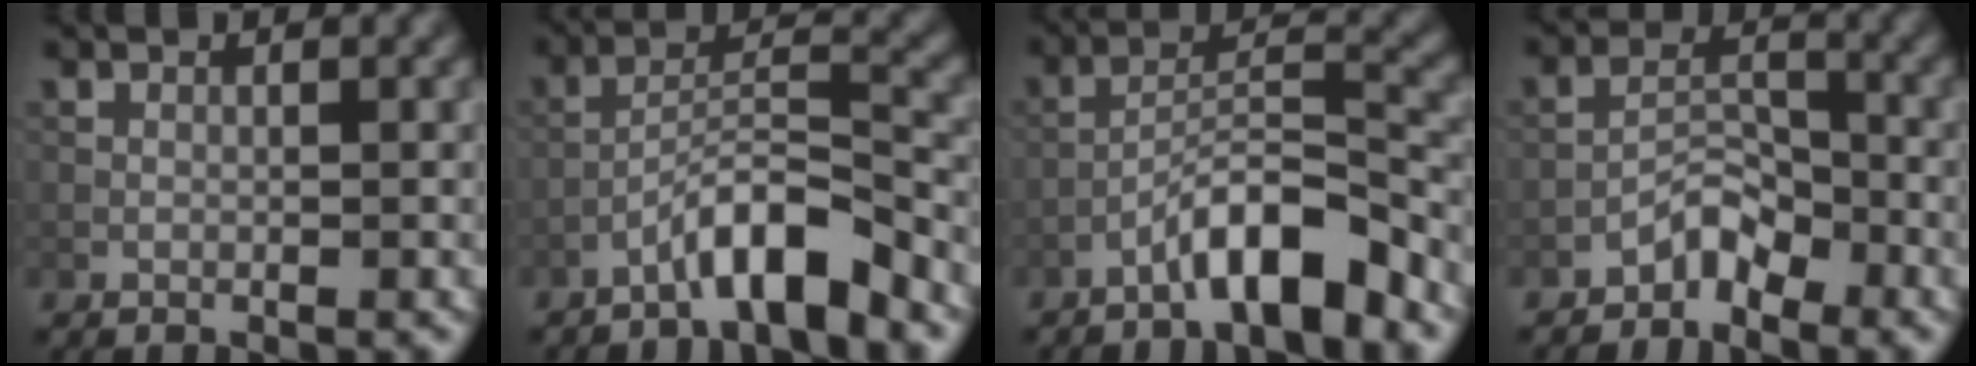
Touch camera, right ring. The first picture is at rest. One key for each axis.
{"total": 5.5, "fx": -3.9, "fy": 0.9, "fz": 3.7, "tx": -0.064, "ty": 0.015, "tz": -0.074}
{"total": 6.0, "fx": -4.1, "fy": 1.2, "fz": 4.2, "tx": -0.071, "ty": 0.014, "tz": -0.076}
{"total": 2.6, "fx": -2.1, "fy": 1.1, "fz": 0.9, "tx": -0.008, "ty": 0.016, "tz": -0.039}